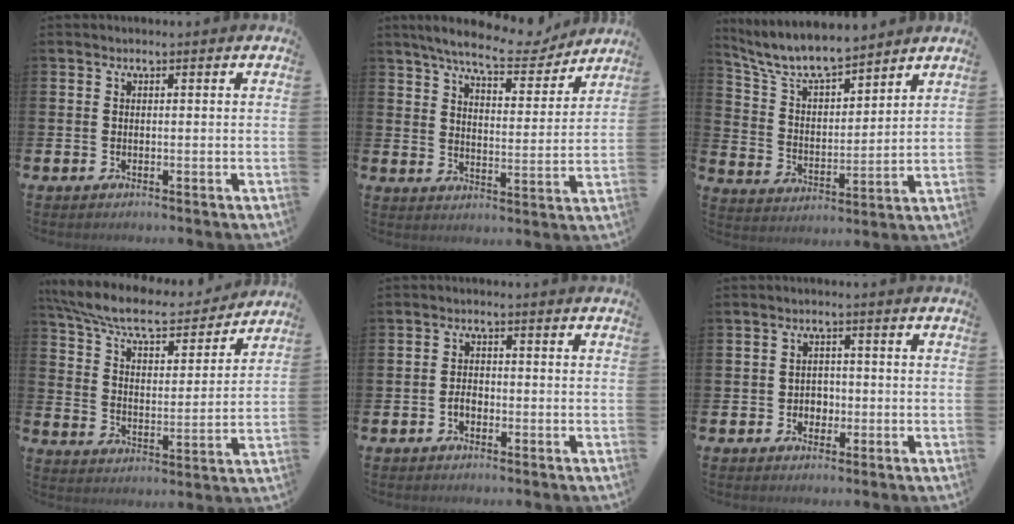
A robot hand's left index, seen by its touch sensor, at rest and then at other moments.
{"total": 8.1, "force": [7.4, 1.4, 3.0], "torque": [-0.072, -0.041, 0.125]}
{"total": 8.1, "force": [7.4, 1.7, 2.8], "torque": [-0.089, -0.044, 0.131]}
{"total": 9.0, "force": [8.1, 1.6, 3.6], "torque": [-0.105, -0.055, 0.137]}
{"total": 1.8, "force": [-0.8, 1.2, 1.1], "torque": [-0.015, 0.002, -0.018]}
{"total": 2.3, "force": [-0.6, 2.0, 0.8], "torque": [-0.007, 0.001, -0.019]}